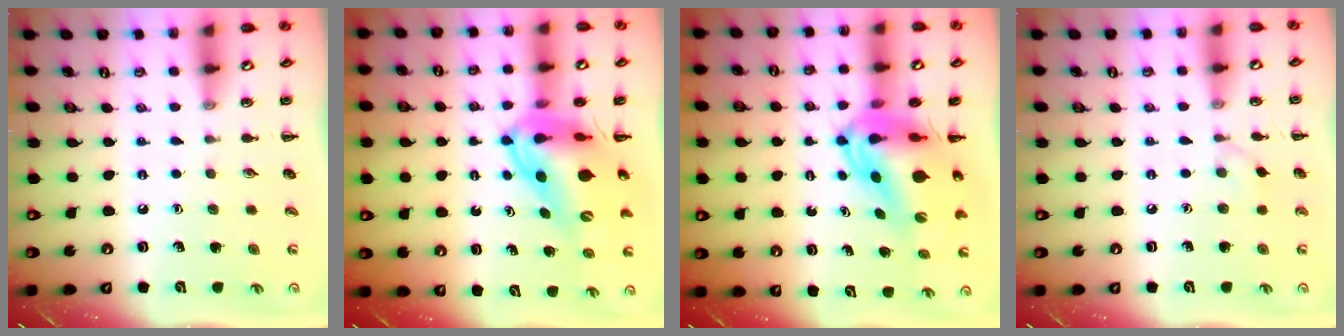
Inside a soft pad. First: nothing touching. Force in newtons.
{"total": 14.0, "press": 13.4, "slide": 4.0}
{"total": 10.0, "press": 9.5, "slide": 3.2}
{"total": 2.8, "press": 2.5, "slide": 1.1}